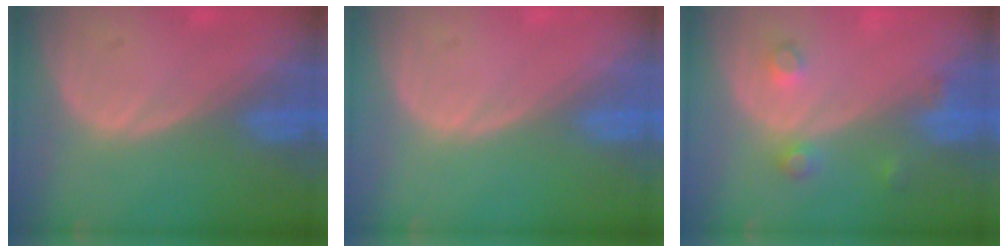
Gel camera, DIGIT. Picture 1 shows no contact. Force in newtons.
{"total": 0.0}
{"total": 3.2, "press": 3.1, "slide": 0.8}